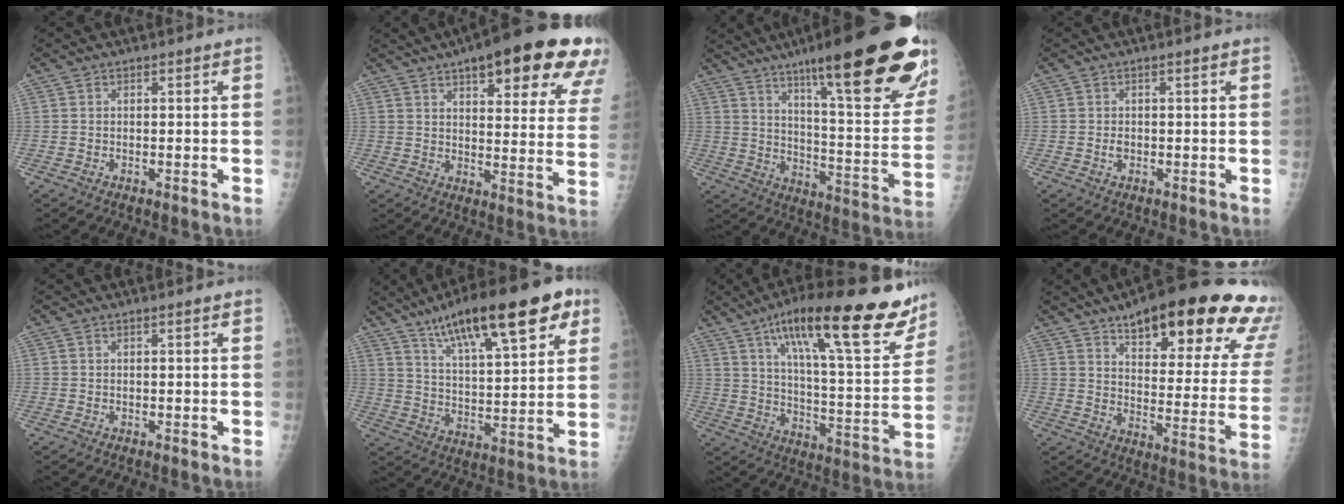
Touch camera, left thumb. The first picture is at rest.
{"total": 25.3, "force": [14.5, 7.5, 19.3], "torque": [-0.224, -0.027, 0.181]}
{"total": 30.3, "force": [18.5, 5.6, 23.3], "torque": [-0.270, -0.059, 0.270]}
{"total": 1.0, "force": [-0.1, 0.6, 0.8], "torque": [-0.009, 0.000, 0.000]}
{"total": 0.0}
{"total": 22.3, "force": [12.6, 6.5, 17.2], "torque": [-0.245, -0.024, 0.204]}
{"total": 27.4, "force": [17.5, 6.7, 20.0], "torque": [-0.267, -0.048, 0.264]}
{"total": 29.6, "force": [19.1, 9.1, 20.7], "torque": [-0.228, -0.060, 0.250]}